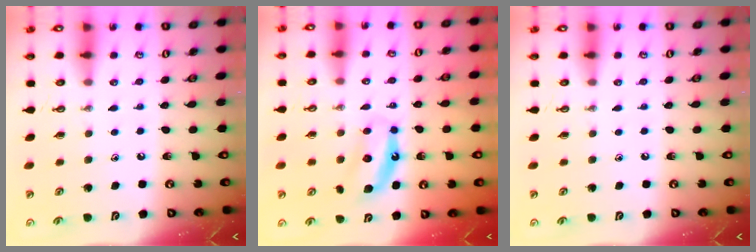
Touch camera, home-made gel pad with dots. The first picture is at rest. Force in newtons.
{"total": 7.2, "press": 7.2, "slide": 0.5}
{"total": 0.0}